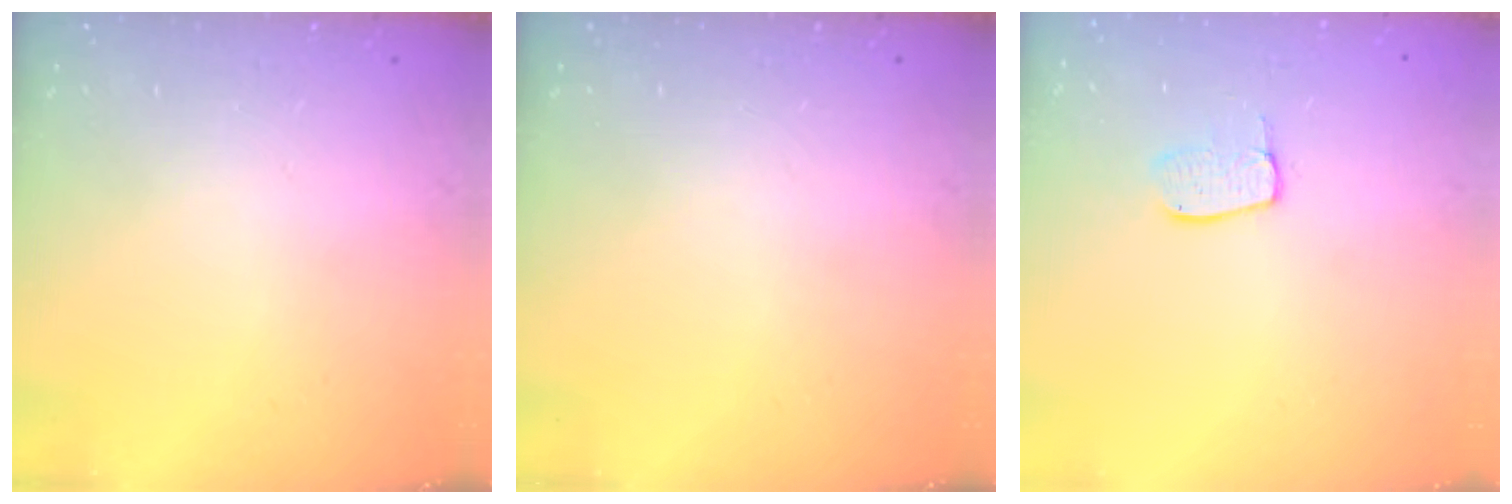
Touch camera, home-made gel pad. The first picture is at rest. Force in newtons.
{"total": 0.0}
{"total": 6.9, "press": 6.9, "slide": 0.4}